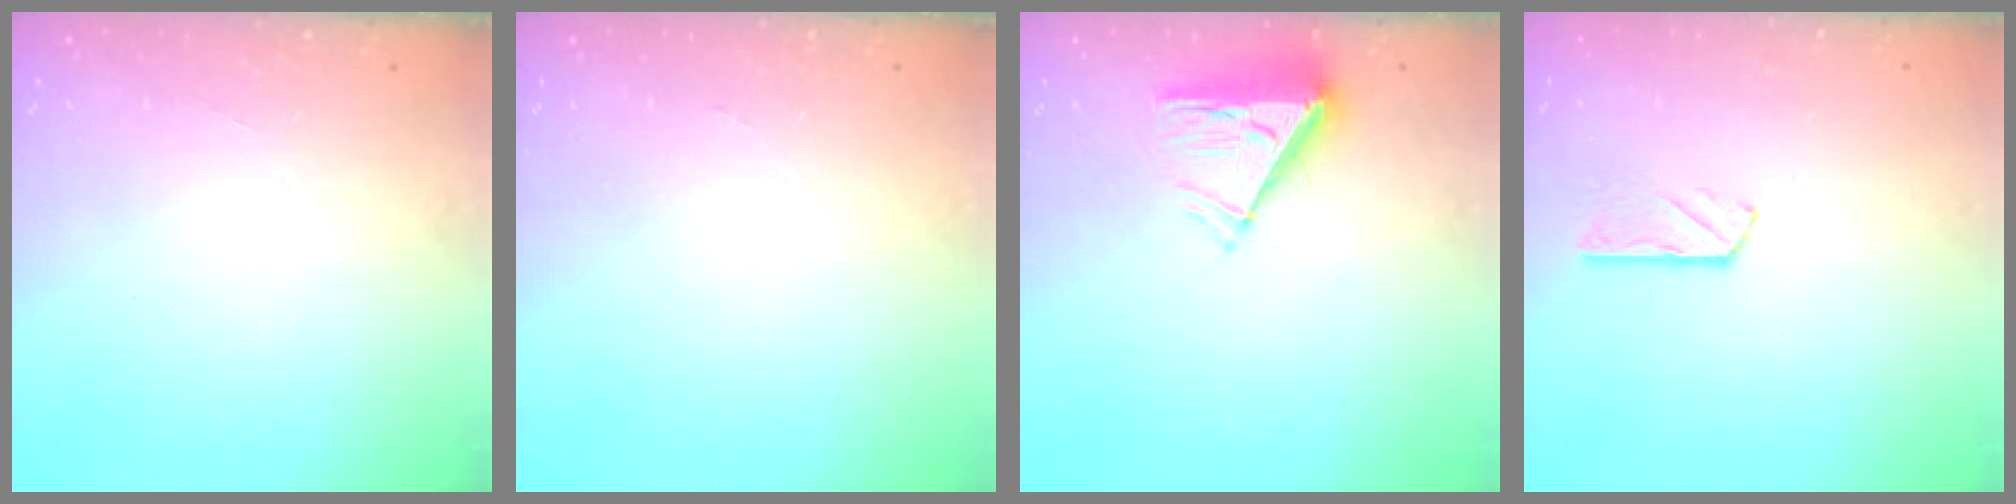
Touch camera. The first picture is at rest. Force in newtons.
{"total": 0.0}
{"total": 8.4, "press": 8.3, "slide": 1.4}
{"total": 2.7, "press": 2.7, "slide": 0.1}